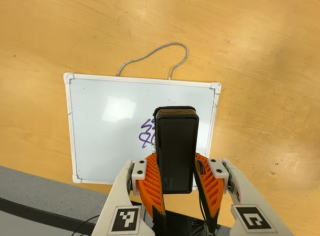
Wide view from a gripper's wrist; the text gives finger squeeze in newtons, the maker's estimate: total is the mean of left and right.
{"total": 9.4, "left": 7.6, "right": 11.1}